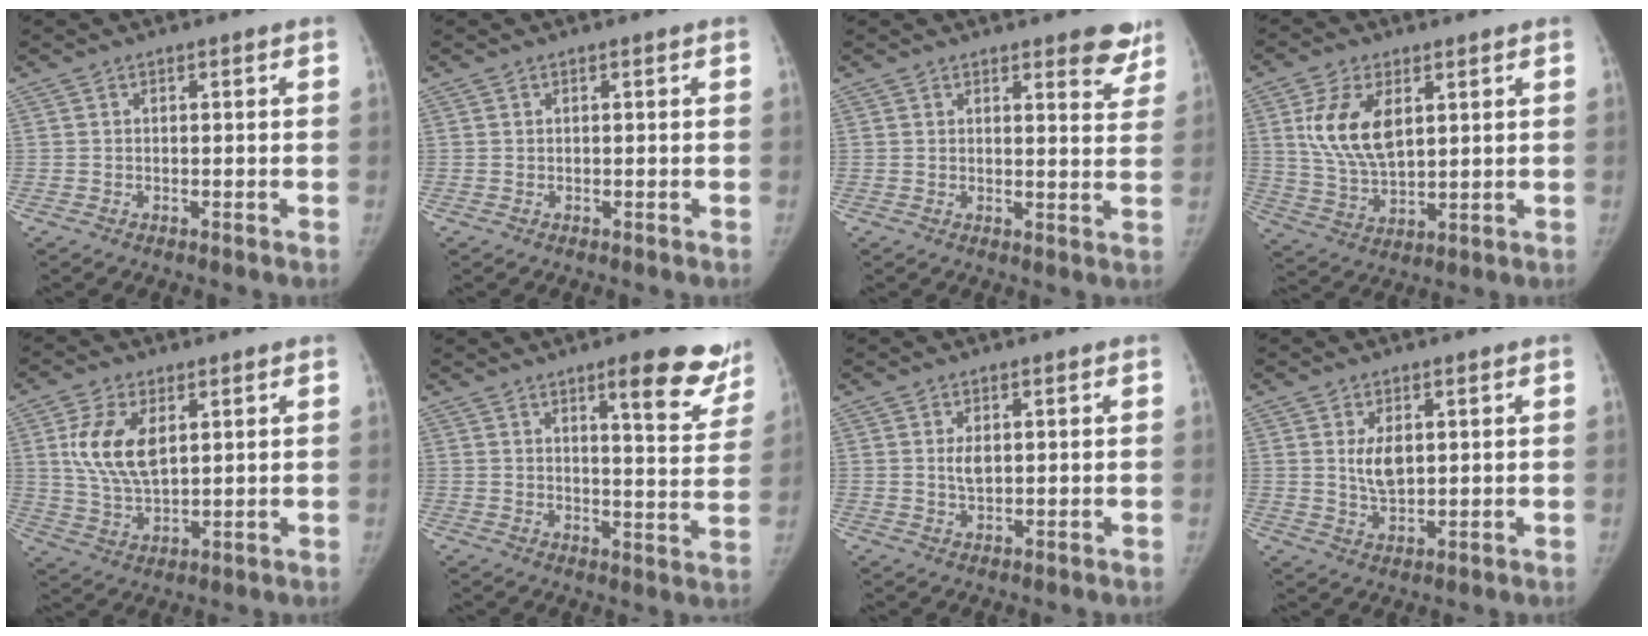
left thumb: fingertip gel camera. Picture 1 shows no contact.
{"total": 0.0}
{"total": 6.7, "force": [5.1, 2.2, 3.7], "torque": [-0.013, -0.030, 0.051]}
{"total": 11.6, "force": [3.7, 6.3, 9.0], "torque": [-0.165, -0.015, 0.078]}
{"total": 10.7, "force": [3.3, 5.8, 8.4], "torque": [-0.159, -0.014, 0.069]}
{"total": 13.7, "force": [9.2, 3.5, 9.4], "torque": [-0.075, -0.056, 0.114]}
{"total": 2.7, "force": [0.8, 1.4, 2.2], "torque": [-0.037, -0.008, 0.016]}
{"total": 5.2, "force": [1.5, 2.7, 4.1], "torque": [-0.065, -0.016, 0.033]}